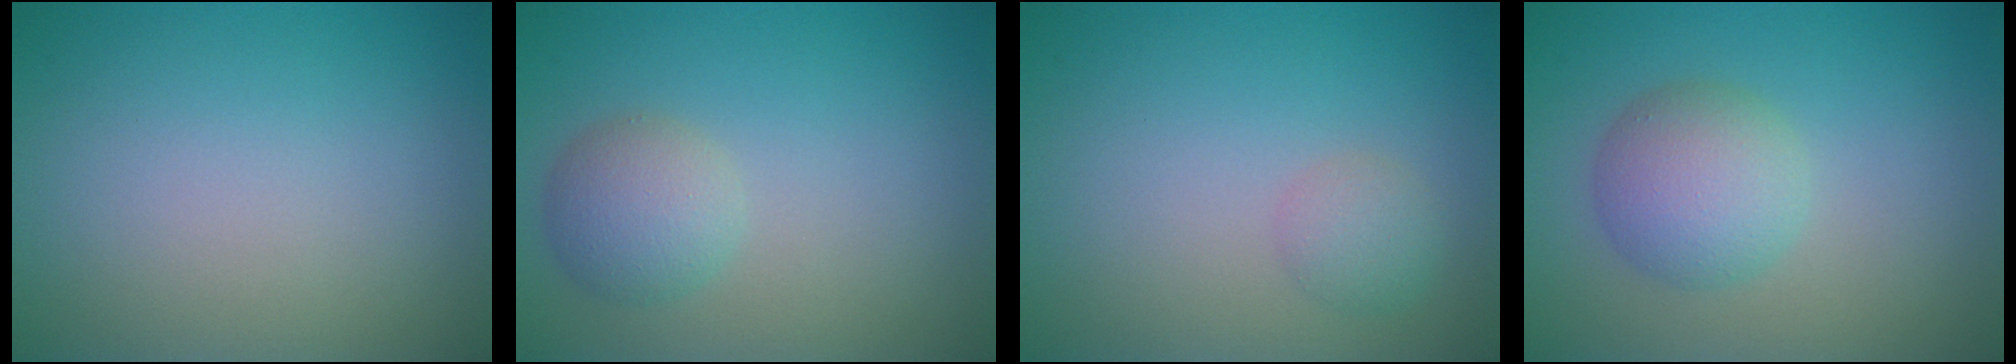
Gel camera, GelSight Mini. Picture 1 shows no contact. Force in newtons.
{"total": 2.9, "press": 2.9, "slide": 0.0}
{"total": 1.6, "press": 1.6, "slide": 0.1}
{"total": 4.0, "press": 4.0, "slide": 0.1}